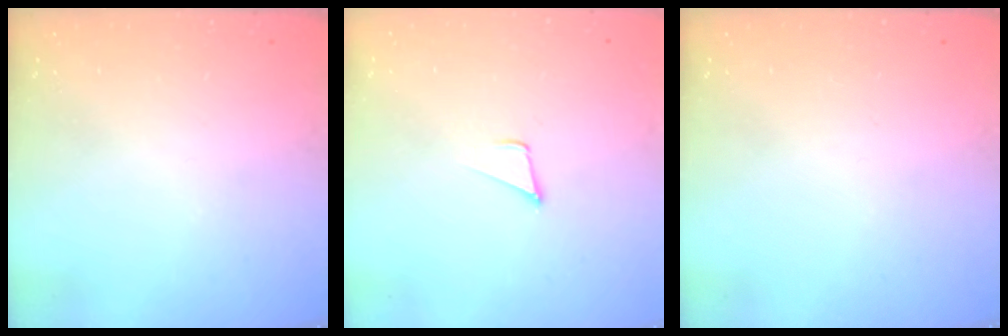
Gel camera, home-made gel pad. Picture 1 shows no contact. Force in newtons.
{"total": 2.3, "press": 2.3, "slide": 0.2}
{"total": 0.0}